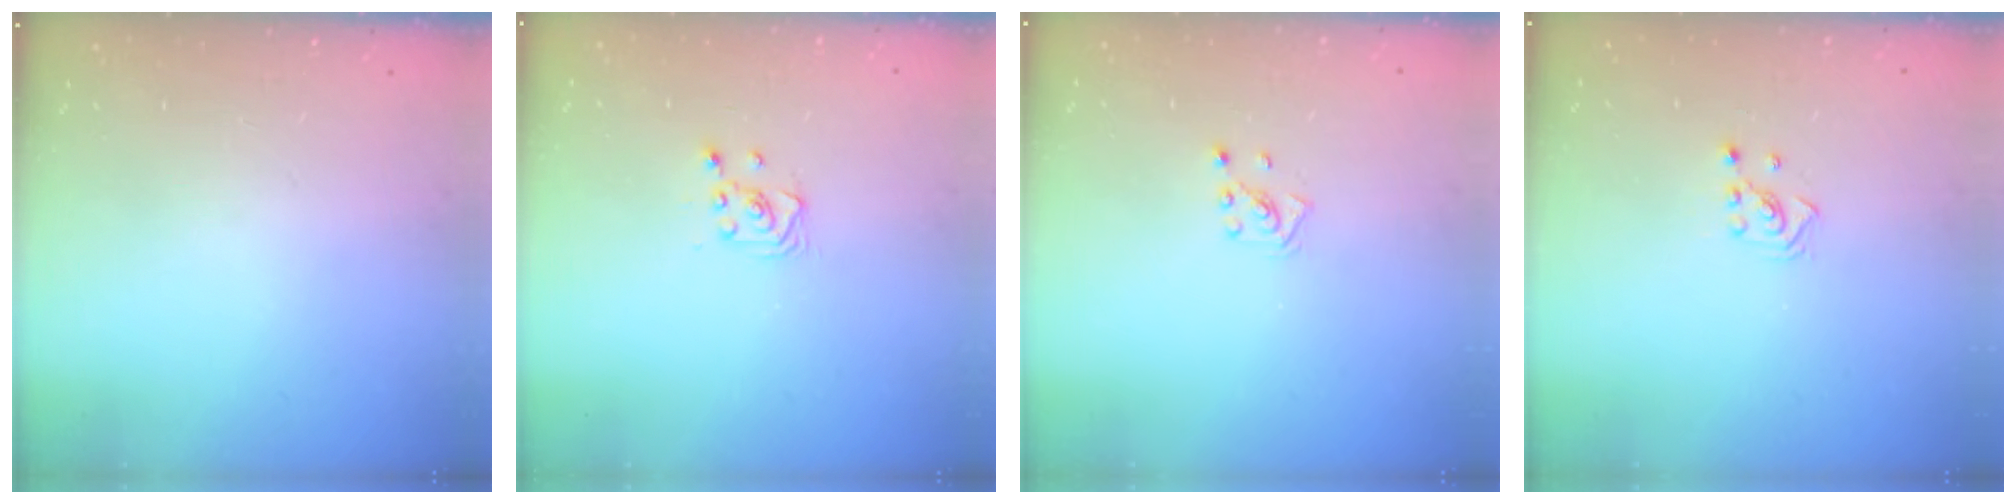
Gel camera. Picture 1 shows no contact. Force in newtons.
{"total": 2.2, "press": 2.2, "slide": 0.3}
{"total": 2.1, "press": 2.0, "slide": 0.3}
{"total": 2.1, "press": 2.1, "slide": 0.3}